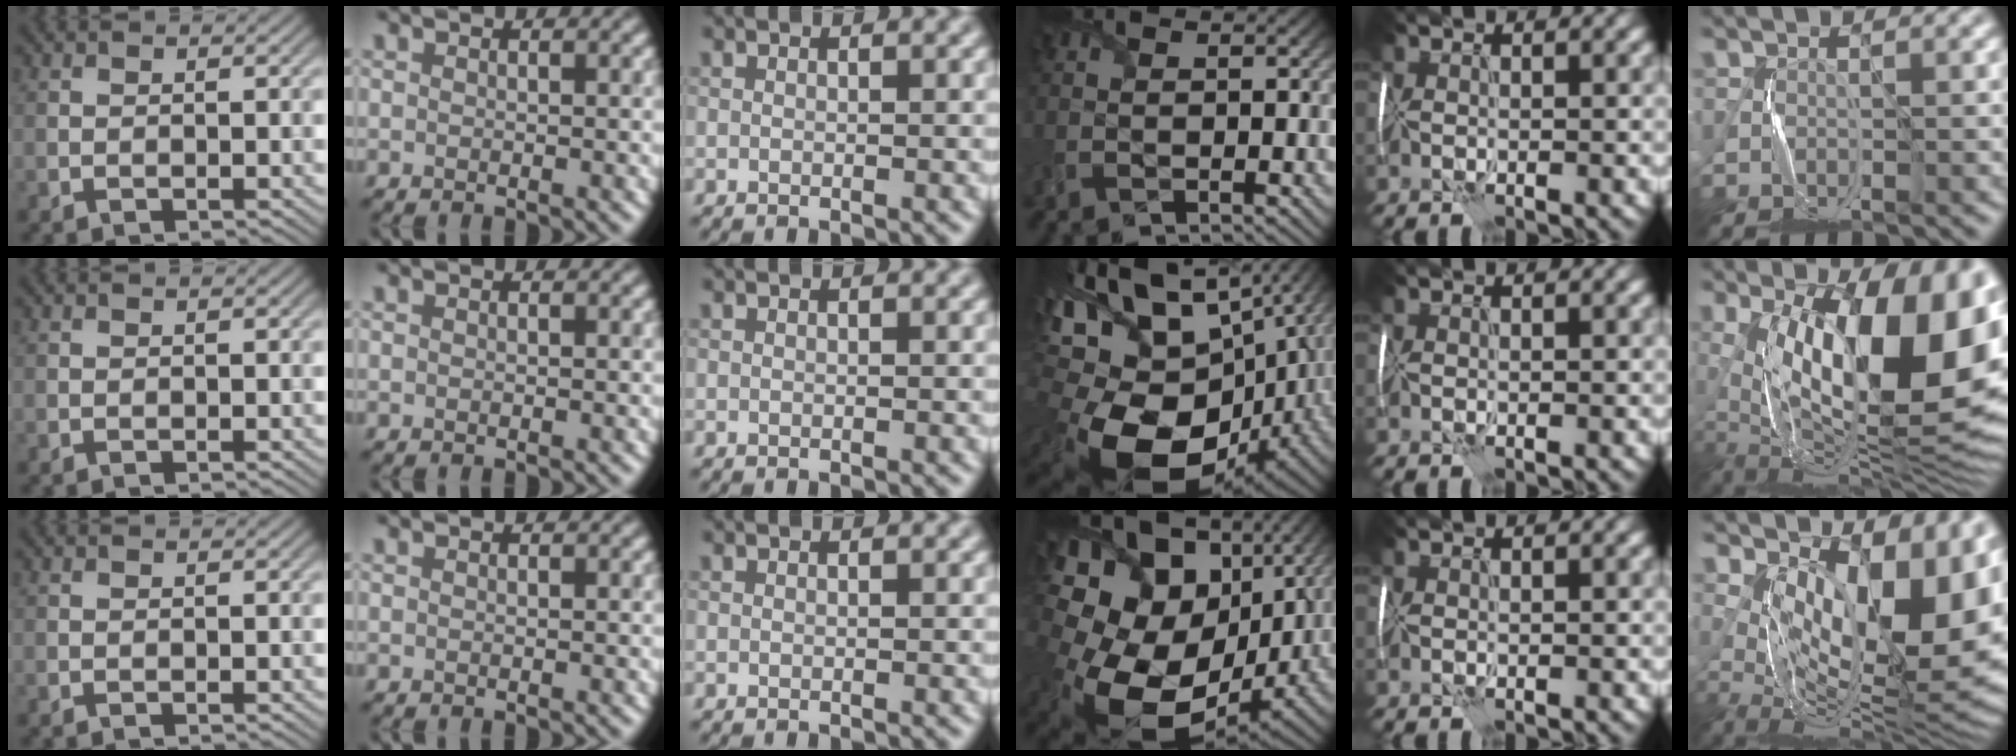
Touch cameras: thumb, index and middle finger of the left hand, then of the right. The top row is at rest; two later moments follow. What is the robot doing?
{"motion": "wrap", "object": "receipt paper"}